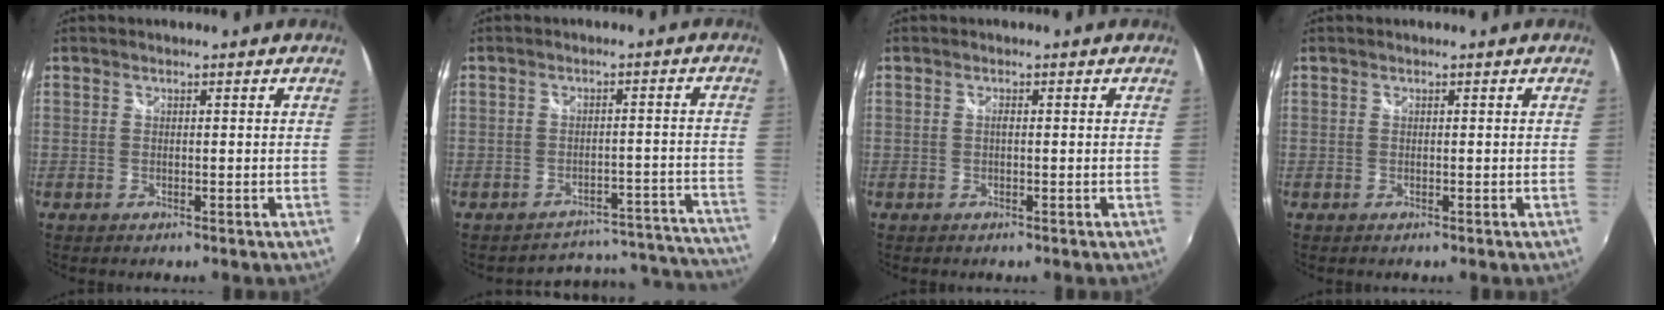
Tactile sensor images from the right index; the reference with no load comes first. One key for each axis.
{"total": 17.7, "fx": -16.7, "fy": 5.4, "fz": 2.1, "tx": -0.020, "ty": 0.054, "tz": -0.196}
{"total": 0.6, "fx": -0.1, "fy": 0.1, "fz": 0.5, "tx": -0.010, "ty": 0.003, "tz": -0.003}
{"total": 0.0}